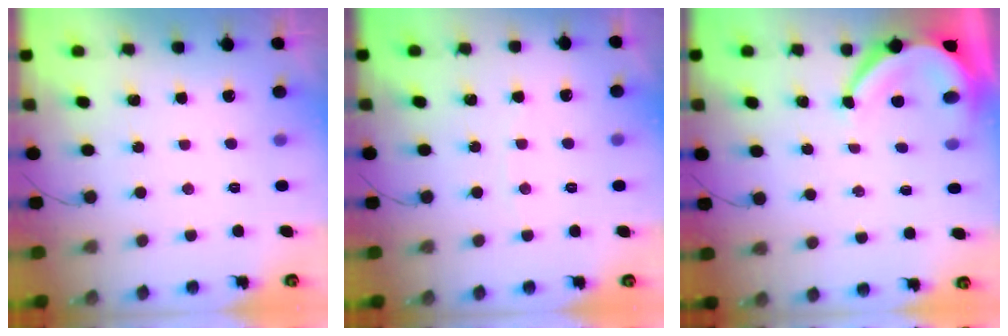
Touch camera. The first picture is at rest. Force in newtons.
{"total": 2.3, "press": 2.3, "slide": 0.3}
{"total": 7.0, "press": 7.0, "slide": 0.4}